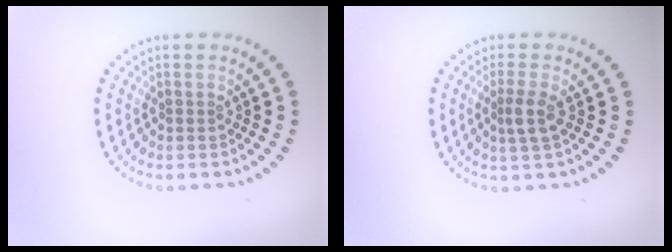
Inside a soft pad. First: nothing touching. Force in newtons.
{"total": 2.0, "press": 1.6, "slide": 1.1}